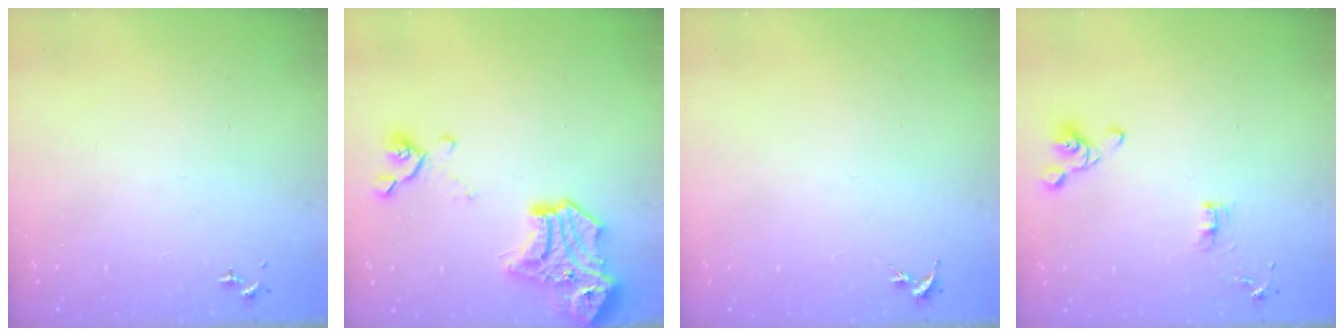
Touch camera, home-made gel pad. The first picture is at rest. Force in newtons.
{"total": 19.1, "press": 19.1, "slide": 0.7}
{"total": 0.0}
{"total": 8.8, "press": 8.5, "slide": 2.0}